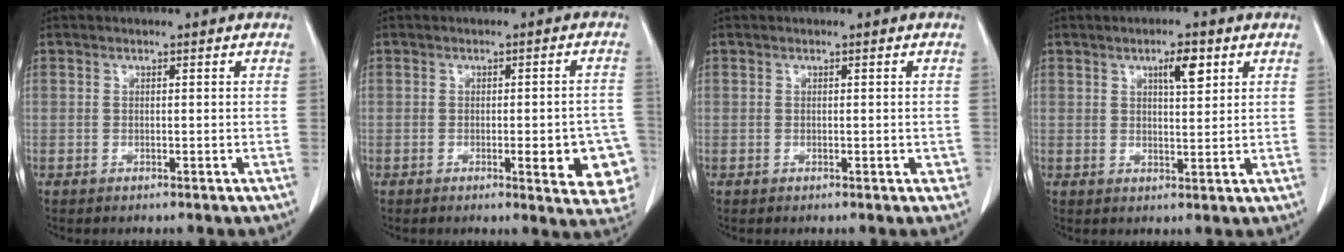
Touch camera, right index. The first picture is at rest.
{"total": 8.9, "force": [-2.7, 2.1, 8.2], "torque": [-0.077, 0.000, -0.031]}
{"total": 1.1, "force": [-0.1, 0.6, 0.9], "torque": [-0.010, 0.002, 0.003]}
{"total": 4.2, "force": [2.2, 1.1, 3.5], "torque": [-0.057, 0.000, 0.036]}